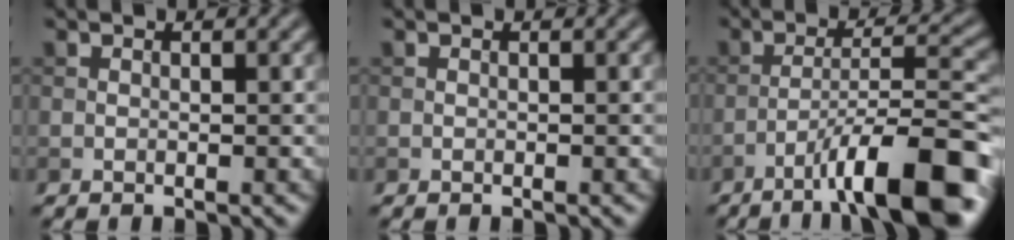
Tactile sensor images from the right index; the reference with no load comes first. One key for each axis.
{"total": 0.0}
{"total": 11.4, "fx": -6.8, "fy": 2.0, "fz": 8.9, "tx": -0.136, "ty": 0.022, "tz": -0.110}